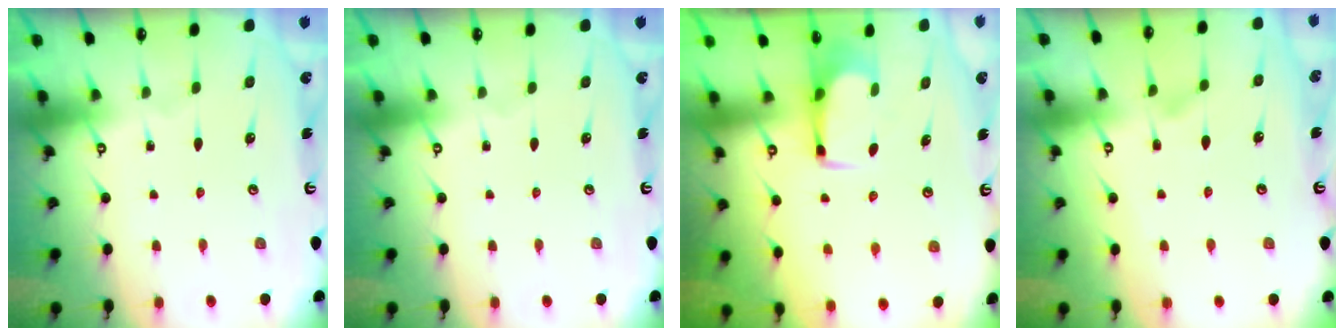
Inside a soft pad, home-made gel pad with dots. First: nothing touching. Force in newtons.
{"total": 0.0}
{"total": 2.7, "press": 2.6, "slide": 0.4}
{"total": 1.1, "press": 0.6, "slide": 0.9}